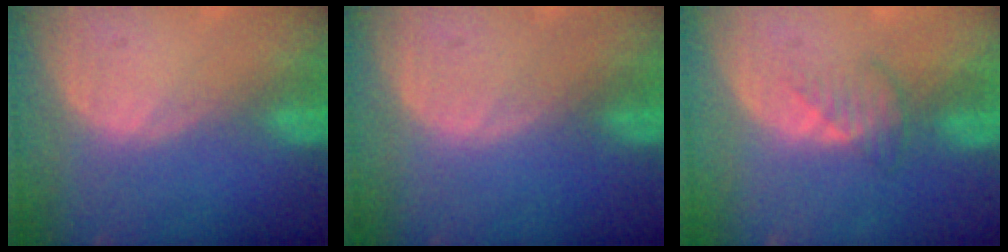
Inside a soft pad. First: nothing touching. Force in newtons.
{"total": 0.0}
{"total": 2.8, "press": 2.7, "slide": 0.8}